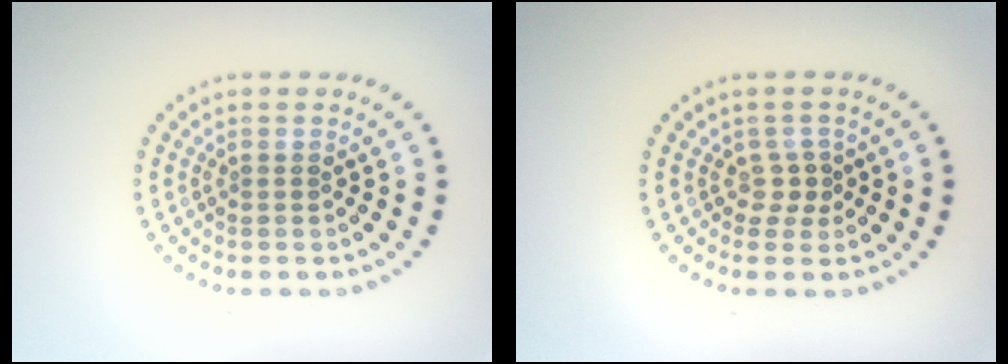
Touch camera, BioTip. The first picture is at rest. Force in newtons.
{"total": 1.4, "press": 1.0, "slide": 1.0}